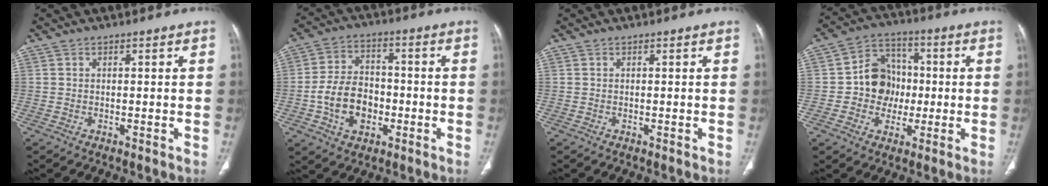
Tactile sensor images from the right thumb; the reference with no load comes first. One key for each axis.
{"total": 11.4, "fx": -3.0, "fy": 8.3, "fz": 7.2, "tx": -0.109, "ty": 0.026, "tz": -0.051}
{"total": 0.0}
{"total": 10.6, "fx": -0.7, "fy": 9.3, "fz": 5.0, "tx": -0.032, "ty": 0.025, "tz": -0.020}